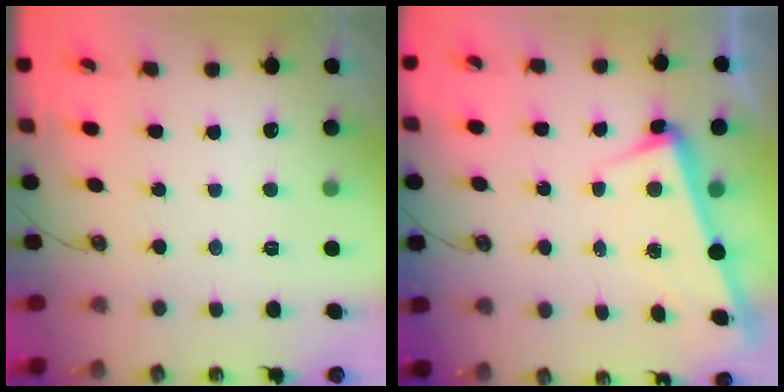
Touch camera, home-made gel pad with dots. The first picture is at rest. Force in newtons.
{"total": 3.0, "press": 2.8, "slide": 1.0}